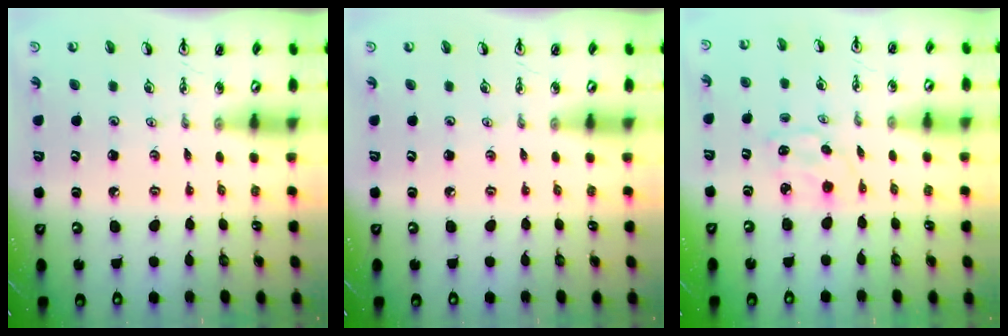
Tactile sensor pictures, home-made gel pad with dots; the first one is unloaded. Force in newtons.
{"total": 0.0}
{"total": 1.5, "press": 1.4, "slide": 0.4}